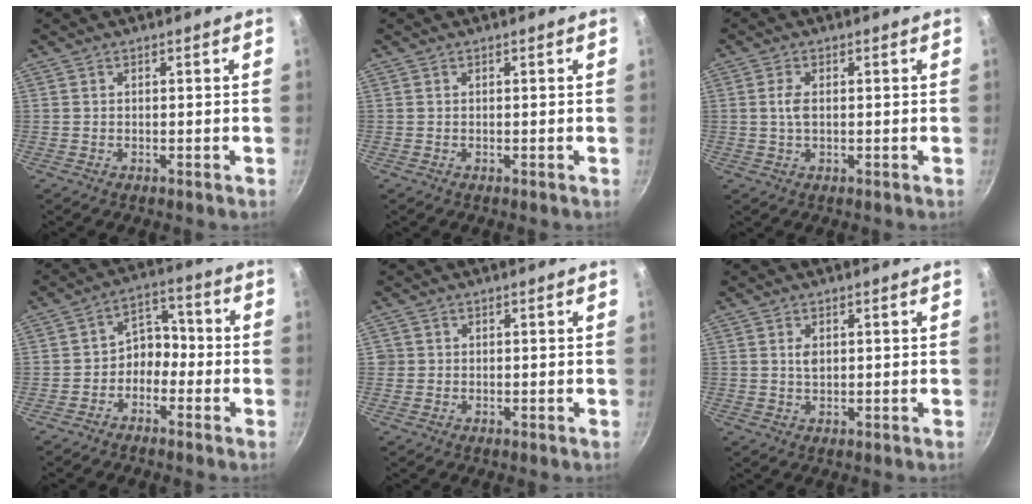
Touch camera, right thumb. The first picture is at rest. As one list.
[{"total": 0.0}, {"total": 0.7, "force": [0.2, 0.4, 0.6], "torque": [-0.015, 0.003, 0.005]}, {"total": 6.6, "force": [-2.3, 5.0, 3.8], "torque": [-0.028, 0.041, -0.054]}, {"total": 1.2, "force": [0.1, 1.2, 0.1], "torque": [0.006, 0.004, 0.000]}, {"total": 2.0, "force": [0.5, 1.2, 1.5], "torque": [-0.023, -0.003, 0.011]}]